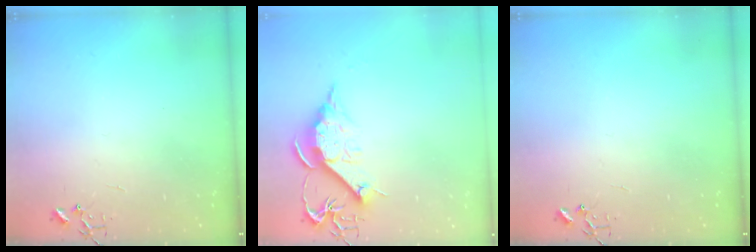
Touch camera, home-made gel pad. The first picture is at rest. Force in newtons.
{"total": 11.2, "press": 11.2, "slide": 0.2}
{"total": 0.0}